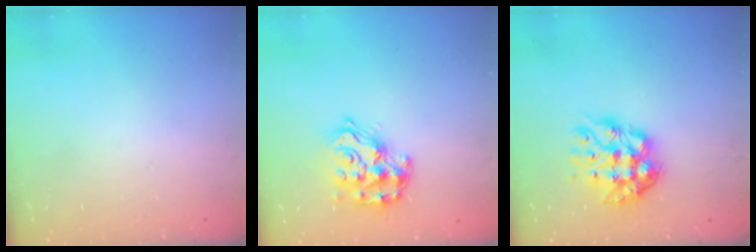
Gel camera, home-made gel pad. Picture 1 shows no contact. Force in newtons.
{"total": 15.5, "press": 15.5, "slide": 0.9}
{"total": 11.4, "press": 11.3, "slide": 1.1}